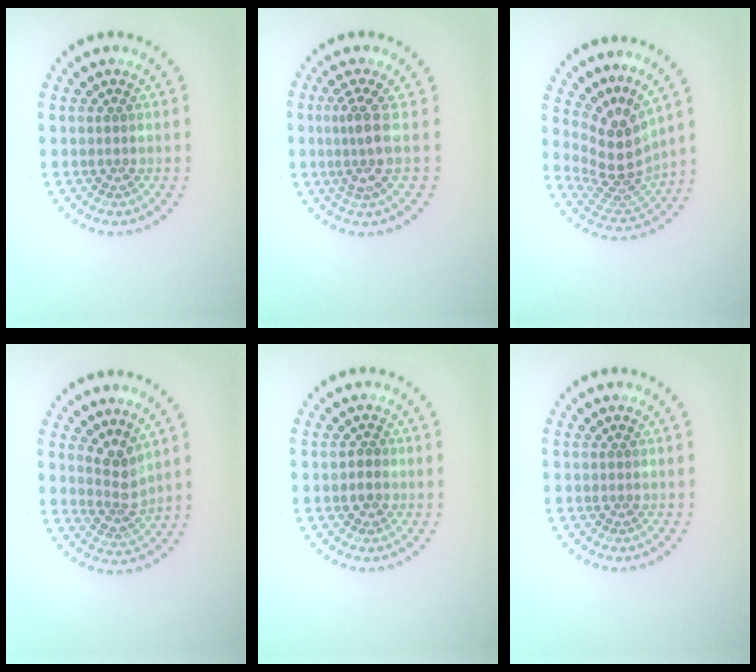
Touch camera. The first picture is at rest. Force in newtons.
{"total": 2.8, "press": 2.0, "slide": 1.9}
{"total": 4.6, "press": 3.1, "slide": 3.3}
{"total": 2.6, "press": 2.0, "slide": 1.7}
{"total": 0.9, "press": 0.8, "slide": 0.5}
{"total": 0.0}